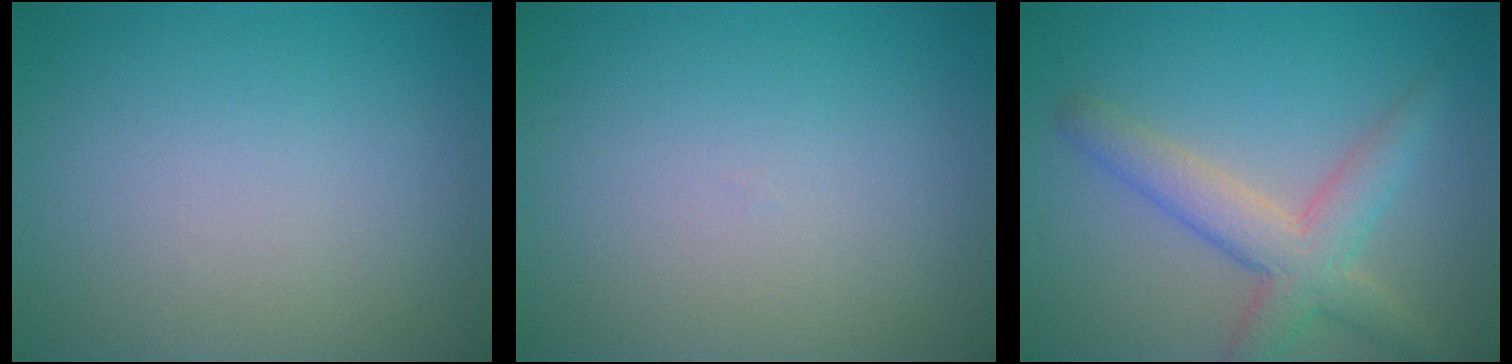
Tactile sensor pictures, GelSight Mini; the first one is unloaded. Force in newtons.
{"total": 0.0}
{"total": 4.6, "press": 4.6, "slide": 0.3}